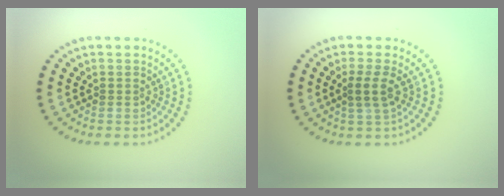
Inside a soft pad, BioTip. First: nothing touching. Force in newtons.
{"total": 1.8, "press": 1.5, "slide": 1.1}